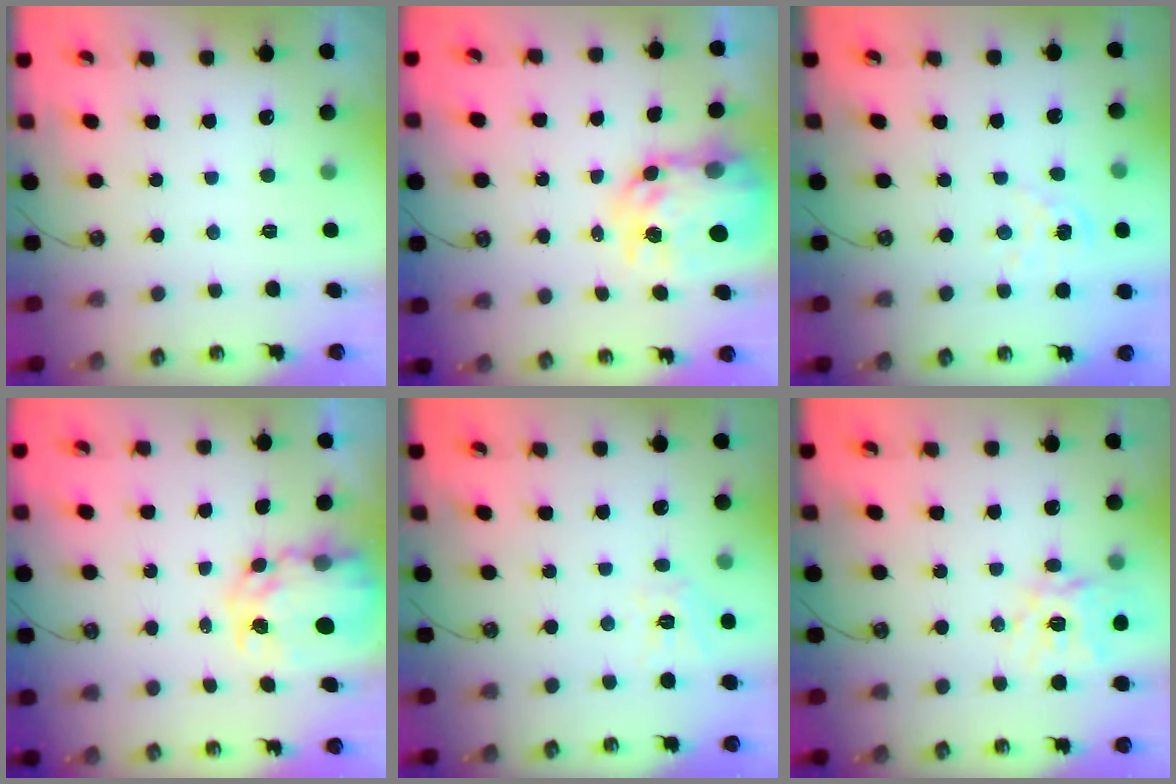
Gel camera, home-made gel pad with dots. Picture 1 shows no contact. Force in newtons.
{"total": 11.7, "press": 11.7, "slide": 1.0}
{"total": 2.3, "press": 2.3, "slide": 0.3}
{"total": 8.4, "press": 8.4, "slide": 0.6}
{"total": 9.5, "press": 9.4, "slide": 0.9}
{"total": 15.8, "press": 15.7, "slide": 1.9}